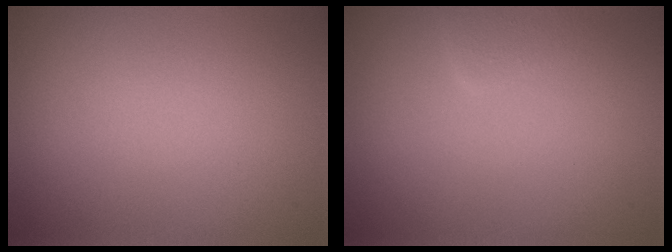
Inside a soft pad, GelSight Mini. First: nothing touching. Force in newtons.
{"total": 1.2, "press": 1.2, "slide": 0.1}